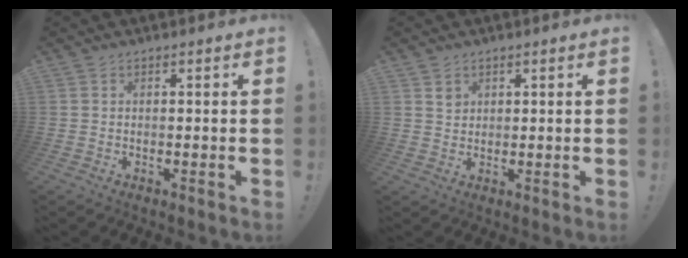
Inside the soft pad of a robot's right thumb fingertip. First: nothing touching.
{"total": 2.6, "force": [1.7, 1.9, 0.5], "torque": [0.004, -0.011, 0.029]}